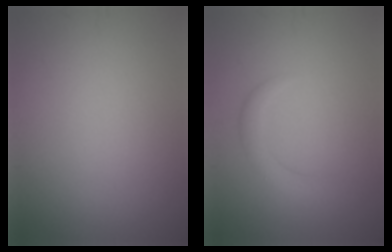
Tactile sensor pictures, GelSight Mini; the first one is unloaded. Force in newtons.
{"total": 1.8, "press": 1.8, "slide": 0.2}